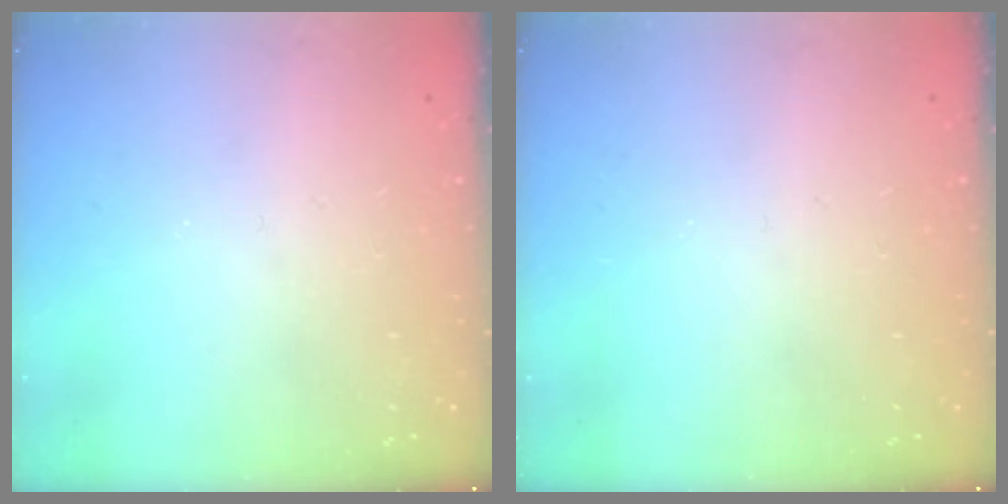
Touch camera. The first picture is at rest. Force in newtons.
{"total": 0.0}